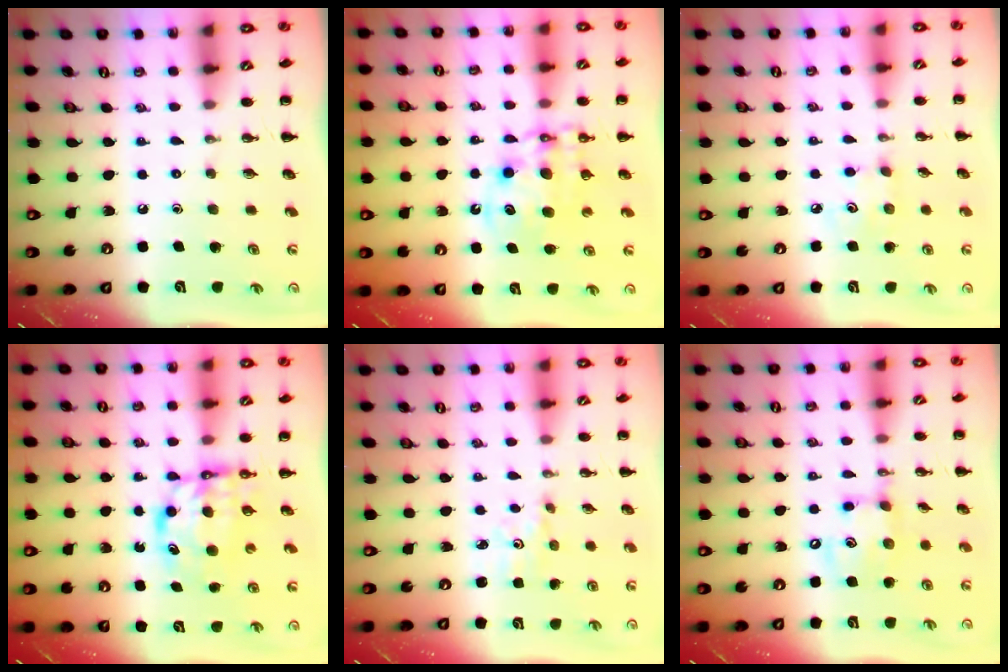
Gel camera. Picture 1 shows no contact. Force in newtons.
{"total": 10.9, "press": 10.5, "slide": 2.7}
{"total": 4.6, "press": 4.5, "slide": 1.1}
{"total": 6.7, "press": 6.6, "slide": 0.9}
{"total": 2.3, "press": 2.2, "slide": 0.7}
{"total": 10.5, "press": 10.4, "slide": 1.6}